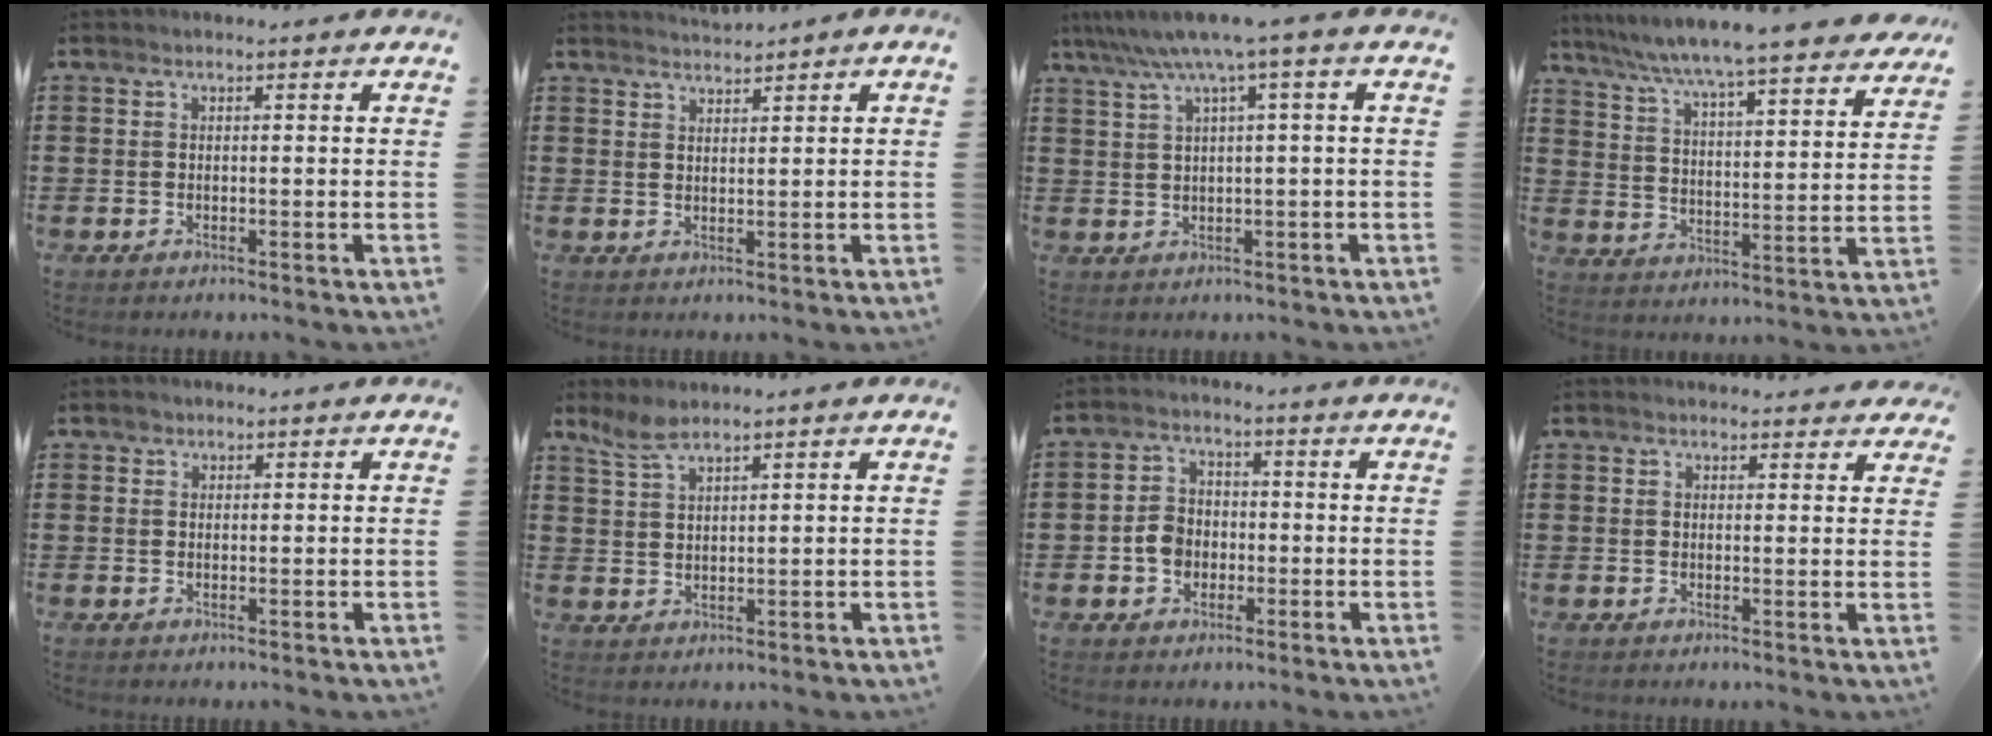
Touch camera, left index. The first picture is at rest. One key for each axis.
{"total": 1.7, "fx": 1.7, "fy": -0.1, "fz": 0.0, "tx": -0.004, "ty": 0.000, "tz": 0.033}
{"total": 5.3, "fx": 2.3, "fy": -0.6, "fz": 4.7, "tx": -0.097, "ty": -0.013, "tz": 0.033}
{"total": 6.3, "fx": 5.9, "fy": -0.6, "fz": 2.3, "tx": -0.071, "ty": -0.045, "tz": 0.096}
{"total": 1.0, "fx": 0.7, "fy": 0.8, "fz": 0.1, "tx": -0.005, "ty": 0.003, "tz": 0.014}
{"total": 3.5, "fx": 2.8, "fy": 0.9, "fz": 1.9, "tx": -0.045, "ty": 0.001, "tz": 0.053}
{"total": 4.6, "fx": -1.2, "fy": 3.7, "fz": 2.4, "tx": -0.059, "ty": 0.008, "tz": -0.026}
{"total": 2.0, "fx": 1.9, "fy": 0.5, "fz": 0.1, "tx": 0.000, "ty": -0.002, "tz": 0.034}